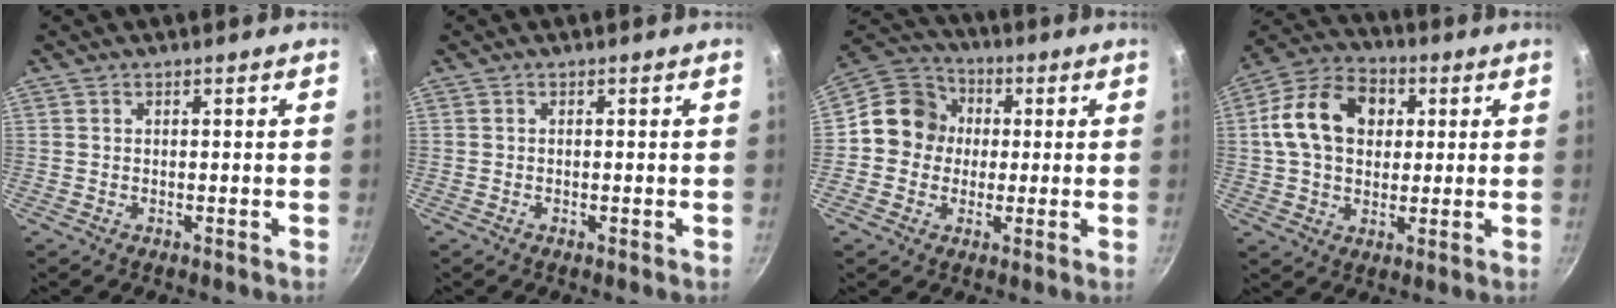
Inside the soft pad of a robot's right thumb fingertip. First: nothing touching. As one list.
[{"total": 0.0}, {"total": 10.7, "force": [0.3, 9.9, 4.0], "torque": [-0.030, 0.024, -0.019]}, {"total": 14.6, "force": [2.7, 10.8, 9.5], "torque": [-0.145, 0.019, 0.031]}]